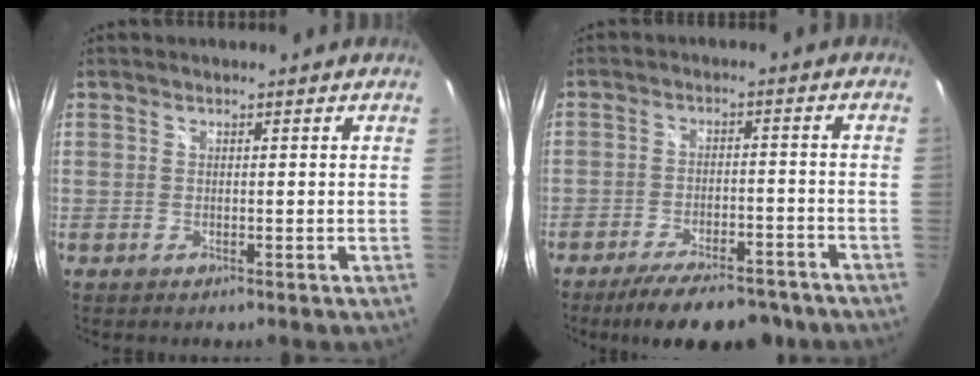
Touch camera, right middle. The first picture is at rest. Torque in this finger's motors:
{"motor_torque": [0.96, -0.87, 0.78, 0.14]}